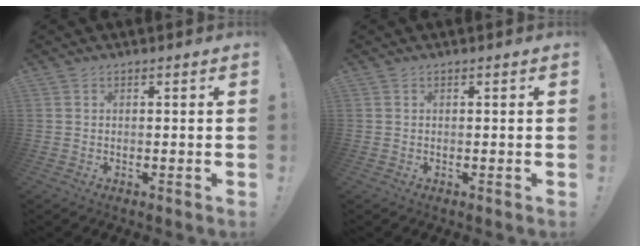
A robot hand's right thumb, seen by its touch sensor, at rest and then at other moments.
{"total": 0.0}